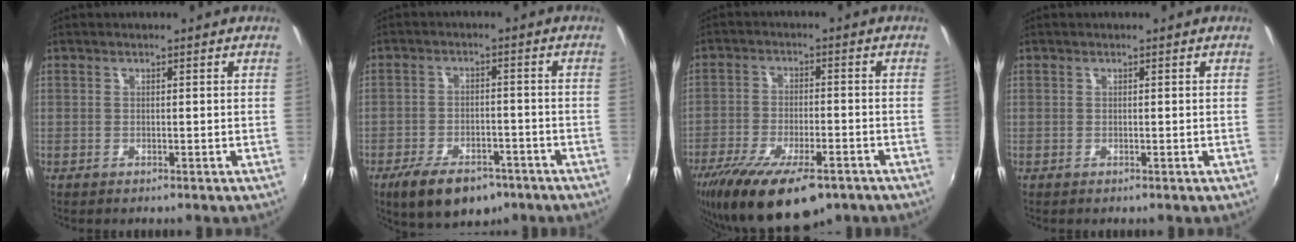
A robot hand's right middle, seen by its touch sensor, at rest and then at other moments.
{"total": 11.7, "force": [-7.8, 5.7, 6.6], "torque": [-0.142, -0.014, -0.119]}
{"total": 16.6, "force": [-11.3, 5.8, 10.7], "torque": [-0.215, -0.044, -0.183]}
{"total": 0.0}